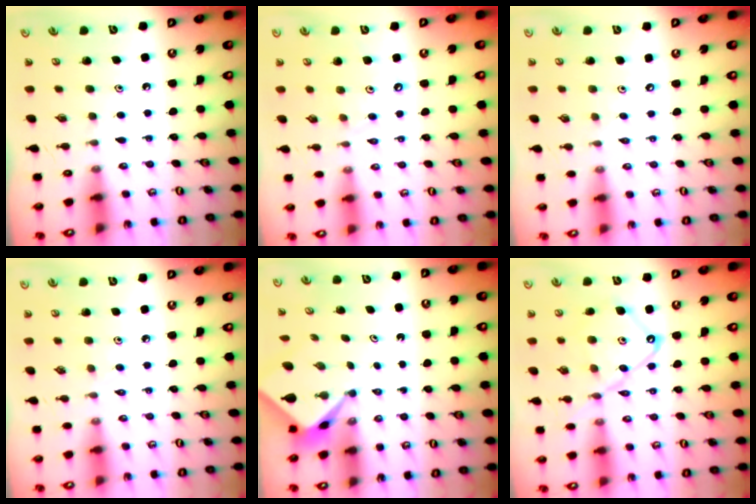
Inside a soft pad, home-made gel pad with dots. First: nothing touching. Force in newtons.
{"total": 2.6, "press": 2.6, "slide": 0.3}
{"total": 1.7, "press": 1.7, "slide": 0.4}
{"total": 3.7, "press": 3.6, "slide": 0.7}
{"total": 2.1, "press": 2.1, "slide": 0.3}
{"total": 12.8, "press": 12.7, "slide": 1.2}